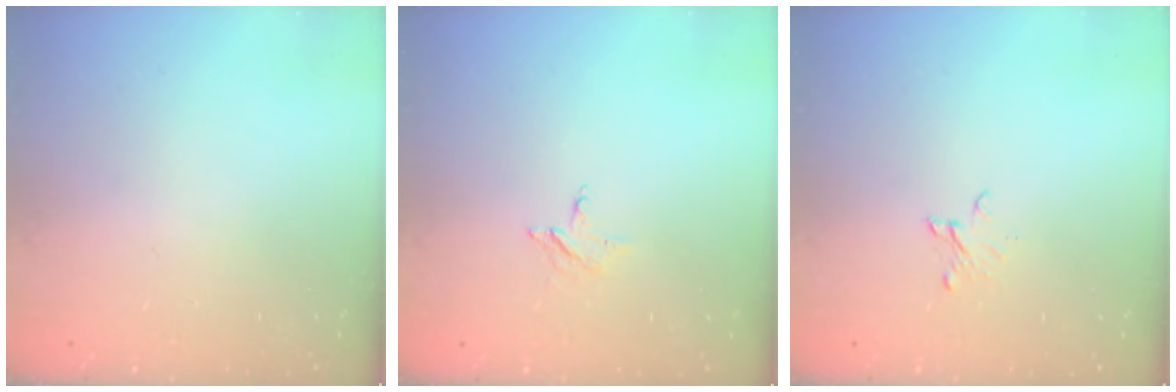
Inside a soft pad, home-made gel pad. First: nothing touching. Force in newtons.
{"total": 2.3, "press": 2.2, "slide": 0.3}
{"total": 3.0, "press": 3.0, "slide": 0.3}